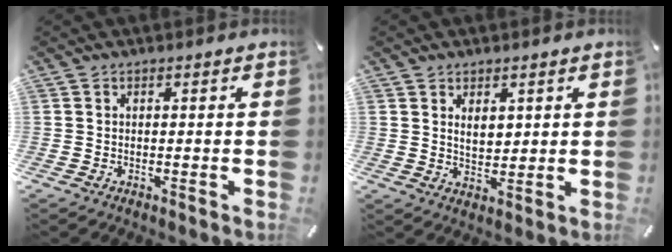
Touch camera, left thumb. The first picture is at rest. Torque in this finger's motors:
{"motor_torque": [0.90, 1.01, 0.24, -0.64, 0.00]}